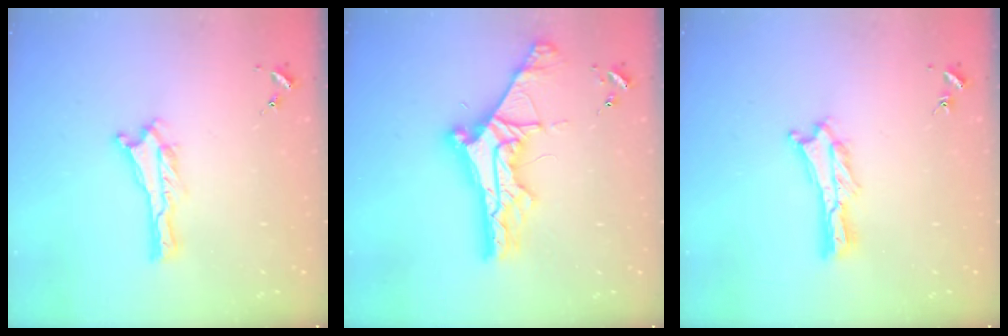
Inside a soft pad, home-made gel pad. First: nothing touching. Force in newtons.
{"total": 10.1, "press": 10.0, "slide": 1.1}
{"total": 1.8, "press": 1.8, "slide": 0.2}